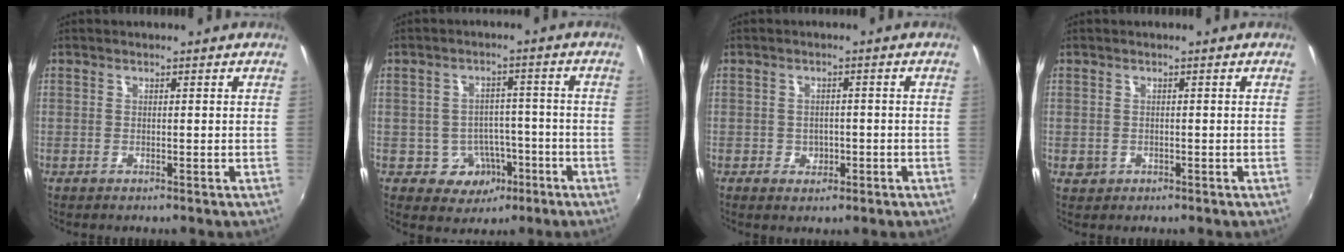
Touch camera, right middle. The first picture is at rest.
{"total": 6.8, "force": [-3.0, 5.8, 1.8], "torque": [-0.042, 0.021, -0.022]}
{"total": 3.2, "force": [-1.1, 2.7, 1.3], "torque": [-0.025, 0.001, -0.011]}
{"total": 1.7, "force": [-0.4, 1.6, 0.5], "torque": [-0.008, -0.003, -0.004]}